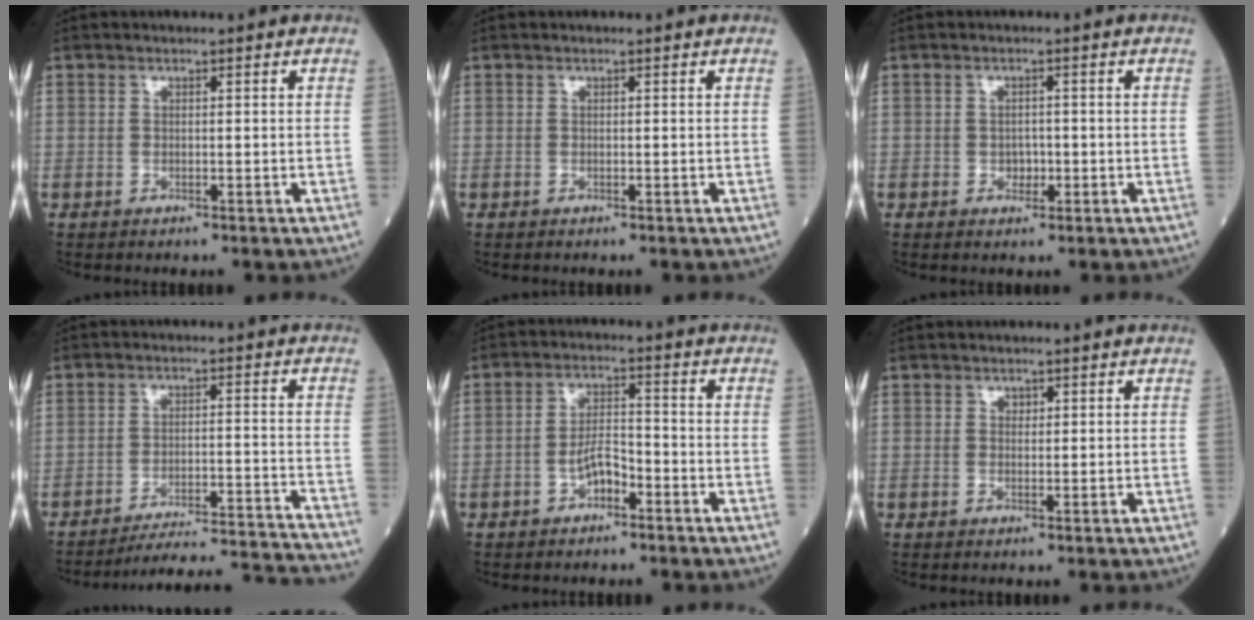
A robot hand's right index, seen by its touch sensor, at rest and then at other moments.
{"total": 0.0}
{"total": 1.7, "force": [-0.5, 1.3, 1.0], "torque": [-0.012, 0.004, -0.005]}
{"total": 18.1, "force": [-17.7, -1.7, 3.2], "torque": [-0.029, -0.009, -0.239]}
{"total": 4.1, "force": [-2.0, 1.8, 3.1], "torque": [-0.060, 0.011, -0.038]}
{"total": 0.8, "force": [0.4, 0.6, 0.3], "torque": [0.000, -0.002, 0.005]}